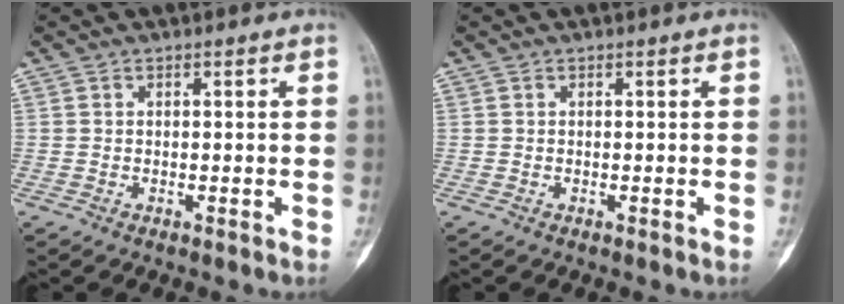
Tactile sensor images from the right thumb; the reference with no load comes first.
{"total": 0.0}